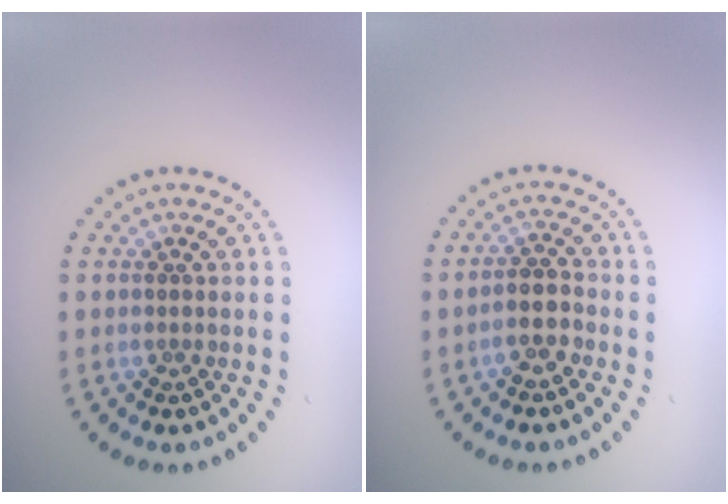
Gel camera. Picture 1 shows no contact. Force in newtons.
{"total": 2.6, "press": 2.3, "slide": 1.1}